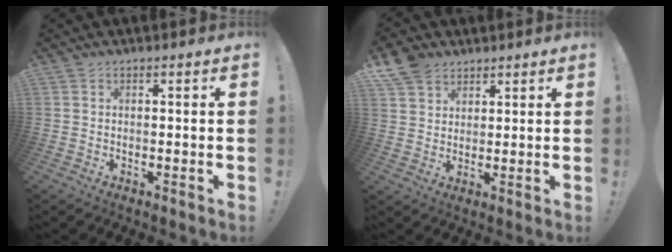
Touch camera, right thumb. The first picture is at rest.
{"total": 7.4, "force": [4.9, 5.1, 2.0], "torque": [-0.040, -0.026, 0.099]}